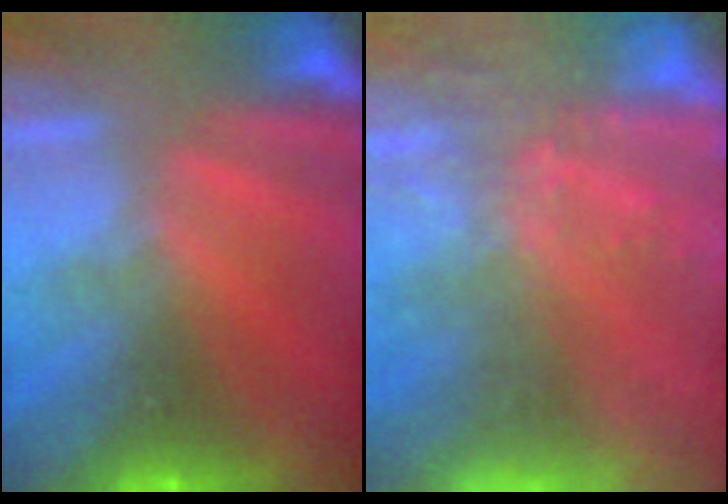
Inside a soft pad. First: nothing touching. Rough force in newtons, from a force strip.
{"total": 6.8}